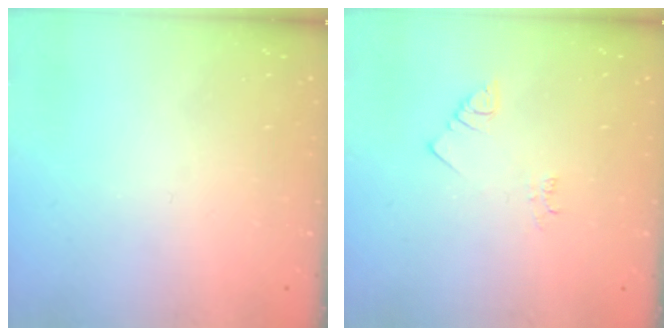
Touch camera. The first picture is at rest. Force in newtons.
{"total": 2.5, "press": 2.5, "slide": 0.5}